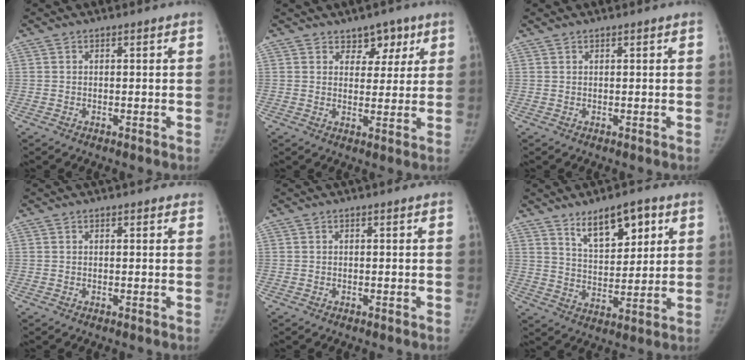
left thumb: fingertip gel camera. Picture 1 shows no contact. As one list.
[{"total": 5.4, "force": [3.4, 3.8, 1.8], "torque": [0.012, -0.017, 0.051]}, {"total": 0.8, "force": [0.7, 0.3, 0.2], "torque": [-0.008, 0.005, 0.015]}, {"total": 0.8, "force": [0.6, 0.4, 0.2], "torque": [0.000, -0.003, 0.006]}, {"total": 0.0}, {"total": 11.0, "force": [6.2, 5.0, 7.6], "torque": [-0.092, -0.038, 0.109]}]